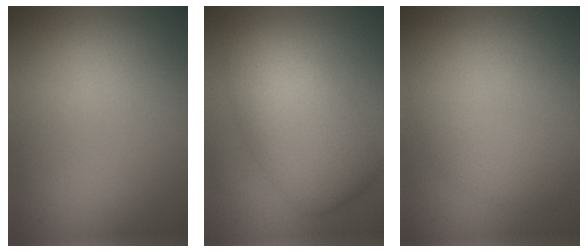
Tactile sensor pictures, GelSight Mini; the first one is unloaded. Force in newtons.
{"total": 7.4, "press": 7.4, "slide": 0.1}
{"total": 1.7, "press": 1.7, "slide": 0.1}